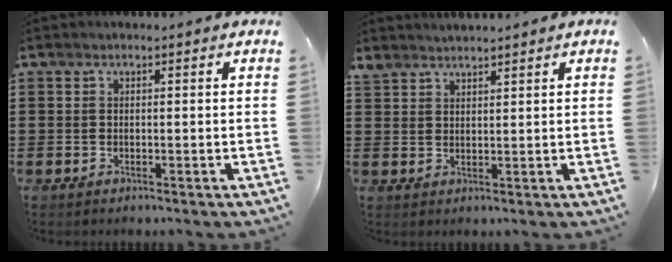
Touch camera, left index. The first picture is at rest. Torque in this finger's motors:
{"motor_torque": [0.93, -1.21, 0.10, 0.04]}